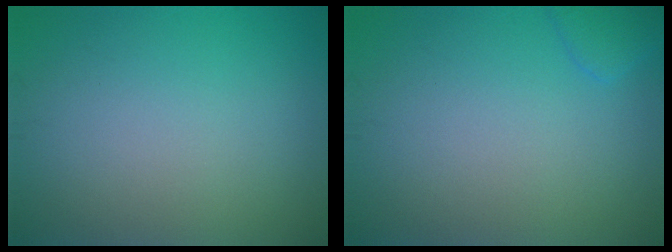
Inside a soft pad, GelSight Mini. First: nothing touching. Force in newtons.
{"total": 1.6, "press": 1.6, "slide": 0.1}